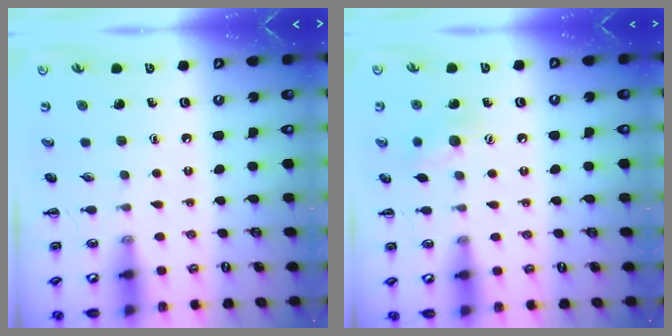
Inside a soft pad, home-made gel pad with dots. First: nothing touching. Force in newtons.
{"total": 8.5, "press": 8.4, "slide": 1.1}